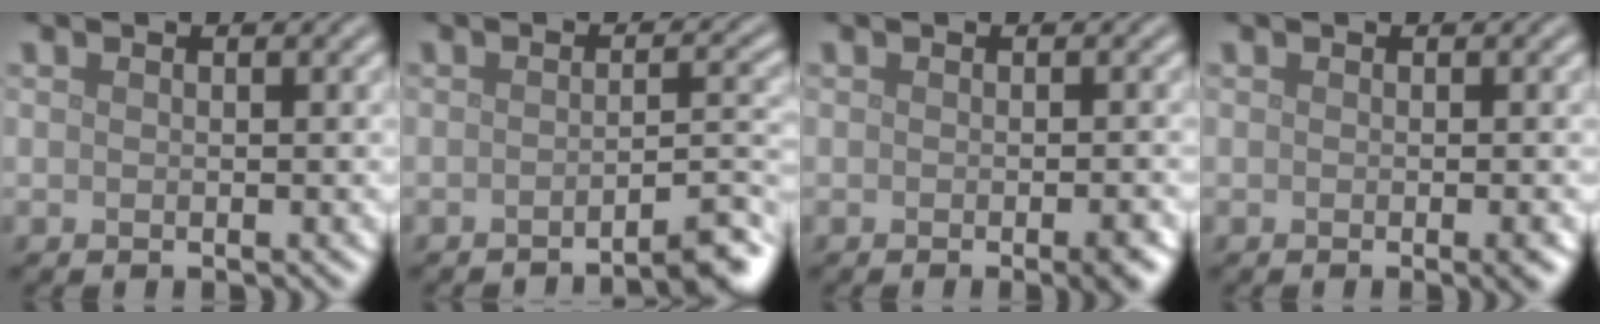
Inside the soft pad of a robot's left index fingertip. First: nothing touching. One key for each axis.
{"total": 4.0, "fx": -2.9, "fy": 0.6, "fz": 2.7, "tx": -0.022, "ty": 0.015, "tz": -0.050}
{"total": 2.5, "fx": -1.0, "fy": 0.6, "fz": 2.2, "tx": -0.022, "ty": -0.002, "tz": -0.016}
{"total": 1.6, "fx": -0.4, "fy": 0.4, "fz": 1.5, "tx": -0.014, "ty": -0.003, "tz": -0.007}